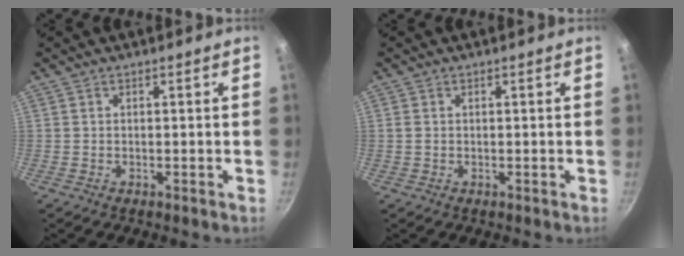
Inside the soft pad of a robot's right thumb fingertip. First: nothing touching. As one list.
[{"total": 1.1, "force": [0.1, 0.9, 0.6], "torque": [-0.012, 0.003, 0.002]}]